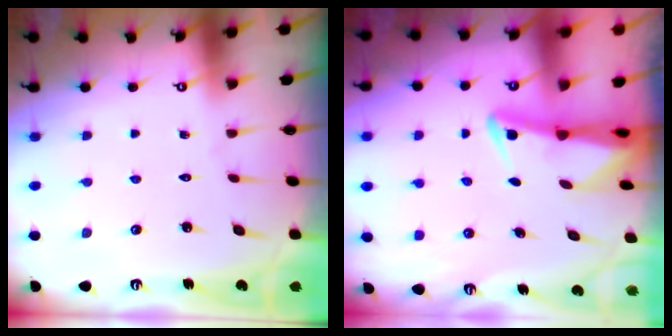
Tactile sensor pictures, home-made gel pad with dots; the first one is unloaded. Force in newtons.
{"total": 2.8, "press": 2.7, "slide": 0.6}